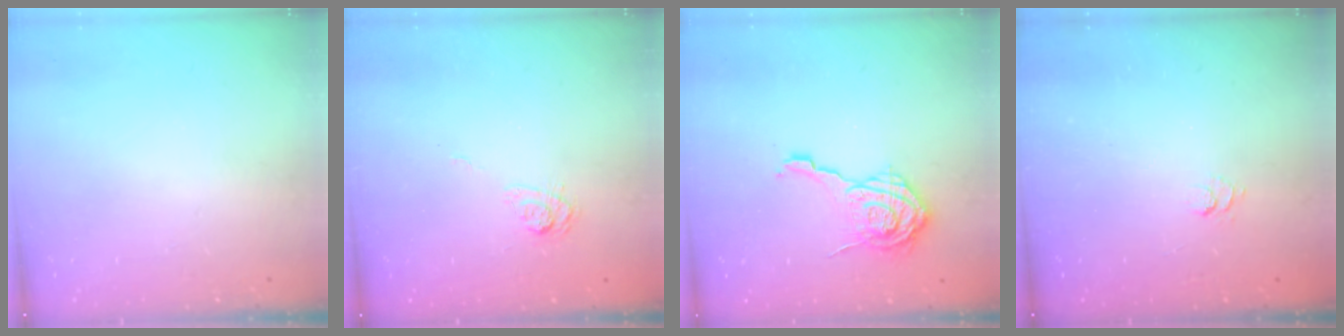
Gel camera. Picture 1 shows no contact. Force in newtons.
{"total": 4.9, "press": 4.7, "slide": 1.6}
{"total": 12.2, "press": 12.2, "slide": 0.6}
{"total": 2.5, "press": 2.0, "slide": 1.4}